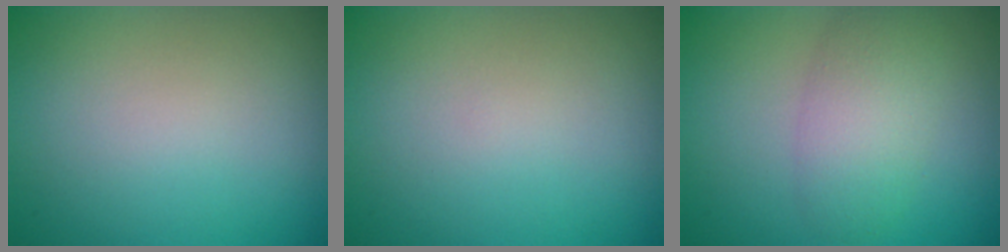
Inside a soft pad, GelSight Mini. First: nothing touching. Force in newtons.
{"total": 0.0}
{"total": 4.2, "press": 4.2, "slide": 0.0}